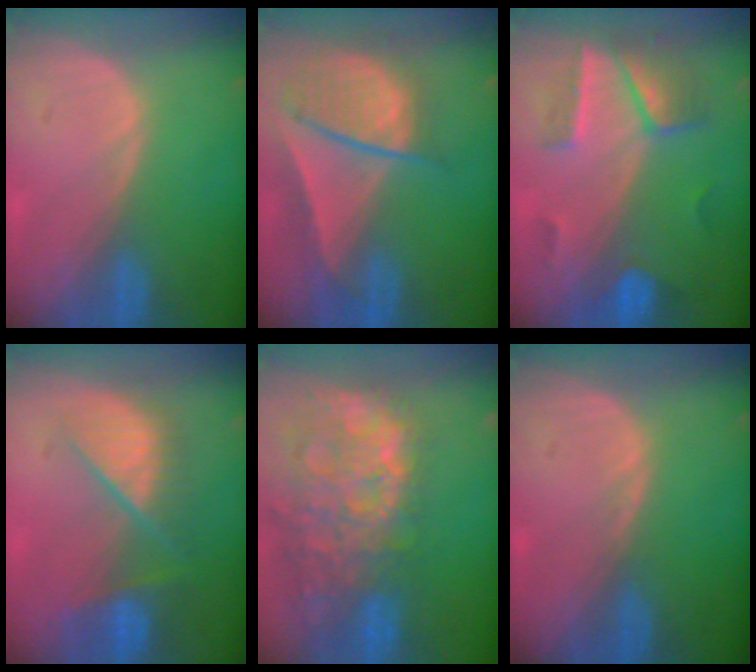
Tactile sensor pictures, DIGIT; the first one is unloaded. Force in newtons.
{"total": 9.4, "press": 8.1, "slide": 4.8}
{"total": 6.6, "press": 6.4, "slide": 1.6}
{"total": 9.1, "press": 8.0, "slide": 4.3}
{"total": 14.6, "press": 11.8, "slide": 8.5}
{"total": 0.5, "press": 0.5, "slide": 0.2}